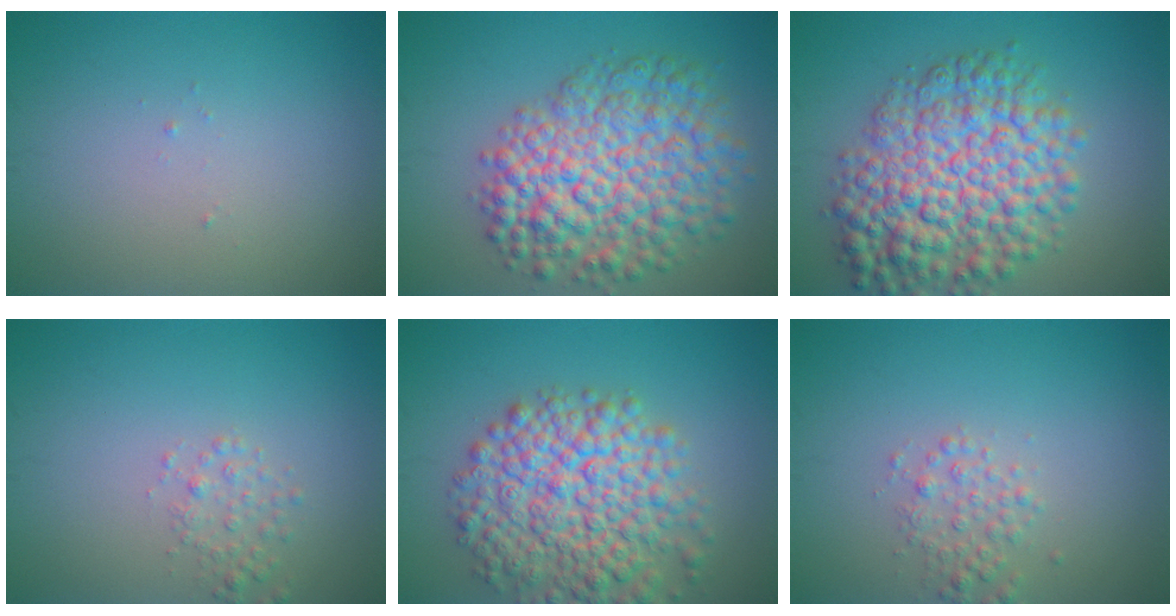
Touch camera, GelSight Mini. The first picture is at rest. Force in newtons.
{"total": 9.6, "press": 9.6, "slide": 0.3}
{"total": 10.0, "press": 10.0, "slide": 0.3}
{"total": 1.5, "press": 1.5, "slide": 0.1}
{"total": 9.0, "press": 9.0, "slide": 0.4}
{"total": 2.0, "press": 2.0, "slide": 0.1}